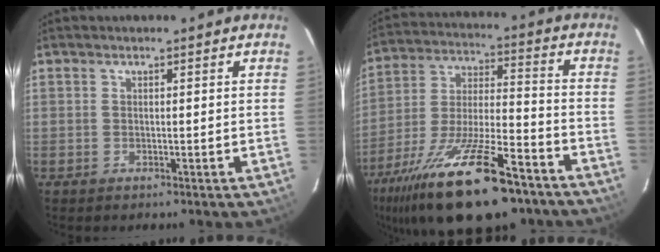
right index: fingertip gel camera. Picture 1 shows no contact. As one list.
[{"total": 25.1, "force": [-17.0, 7.2, 16.9], "torque": [-0.322, -0.045, -0.275]}]